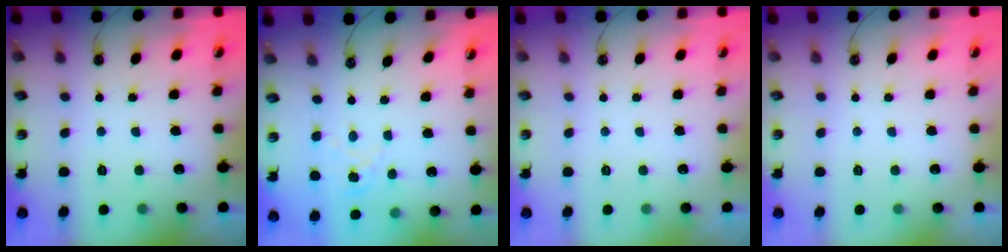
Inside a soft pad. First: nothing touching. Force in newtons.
{"total": 1.2, "press": 1.1, "slide": 0.2}
{"total": 0.0}
{"total": 0.0}